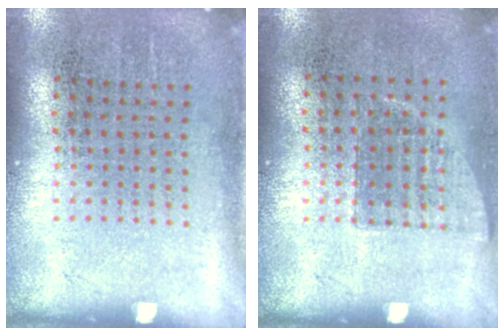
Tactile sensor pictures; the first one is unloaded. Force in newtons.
{"total": 0.6, "press": 0.5, "slide": 0.2}